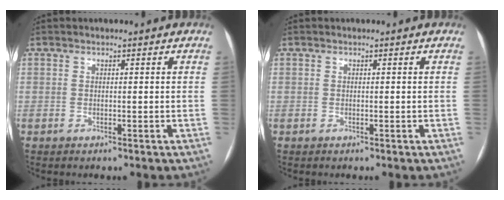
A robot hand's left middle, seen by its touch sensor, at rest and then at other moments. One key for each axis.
{"total": 0.0}